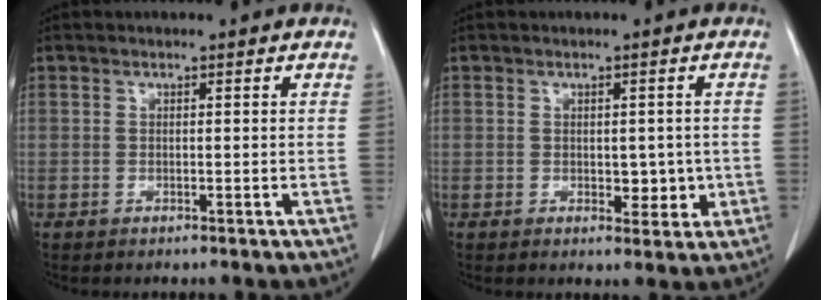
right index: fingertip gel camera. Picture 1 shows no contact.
{"total": 3.5, "force": [-0.3, 2.1, 2.7], "torque": [-0.029, -0.002, 0.004]}